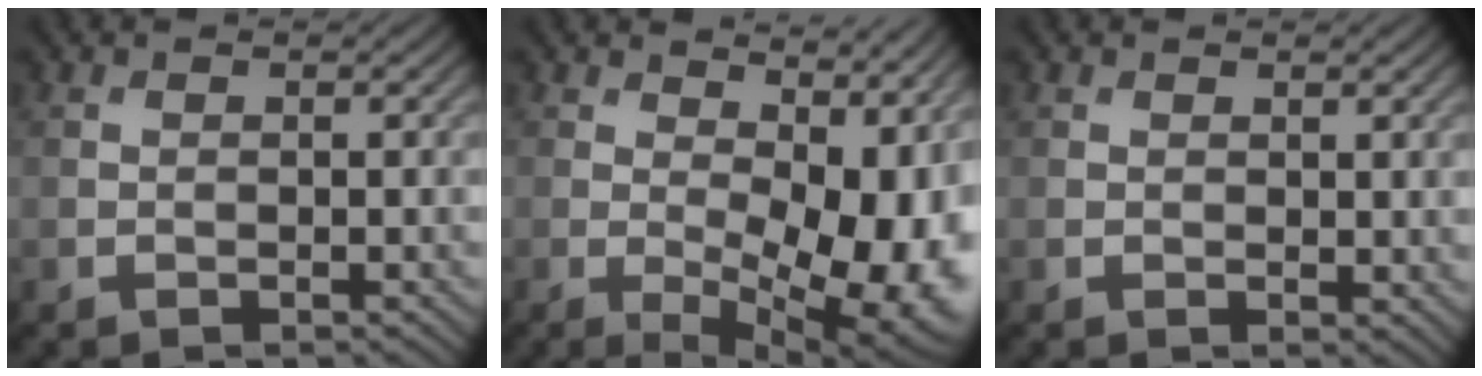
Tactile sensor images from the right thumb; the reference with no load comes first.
{"total": 16.1, "force": [0.1, 8.8, 13.5], "torque": [-0.150, -0.013, 0.043]}
{"total": 1.0, "force": [0.6, 0.4, 0.6], "torque": [-0.008, -0.004, 0.013]}